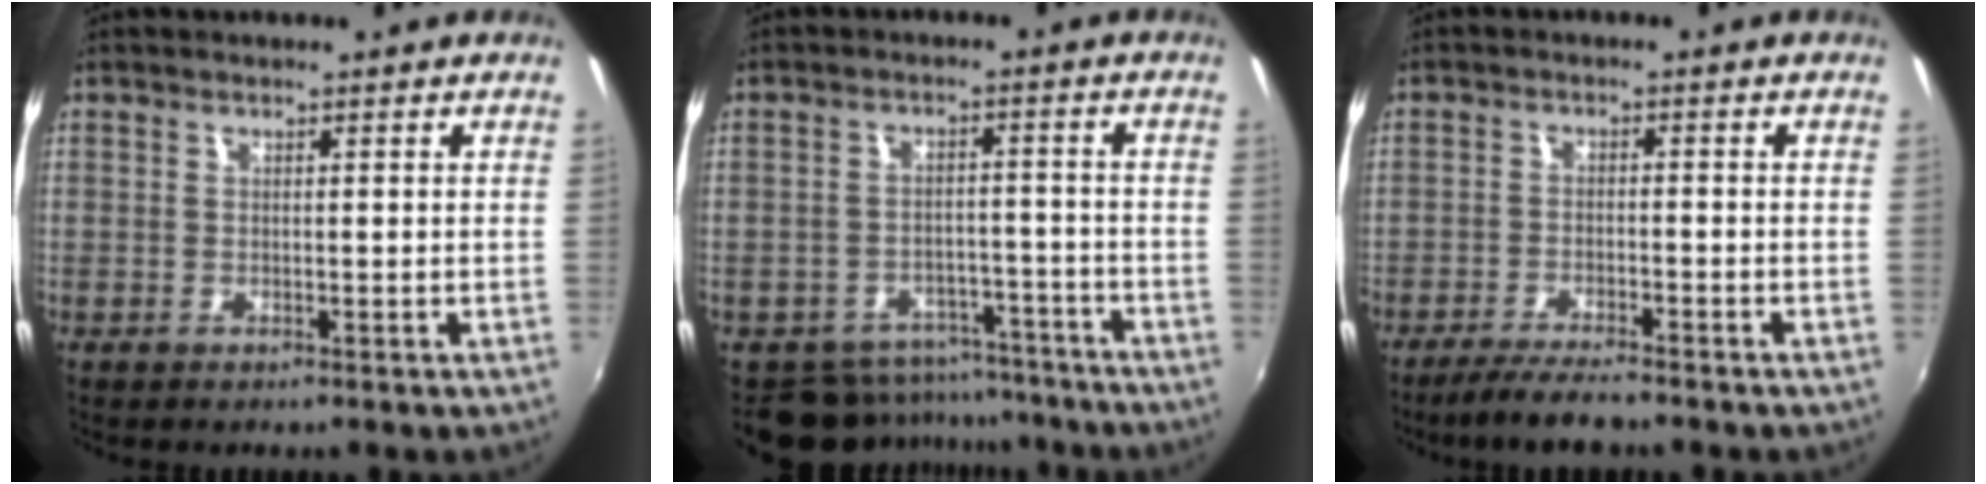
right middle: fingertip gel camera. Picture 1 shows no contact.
{"total": 10.1, "force": [-8.9, 4.7, 1.2], "torque": [-0.027, 0.022, -0.112]}
{"total": 6.6, "force": [-5.7, 0.7, 3.1], "torque": [-0.079, -0.013, -0.100]}